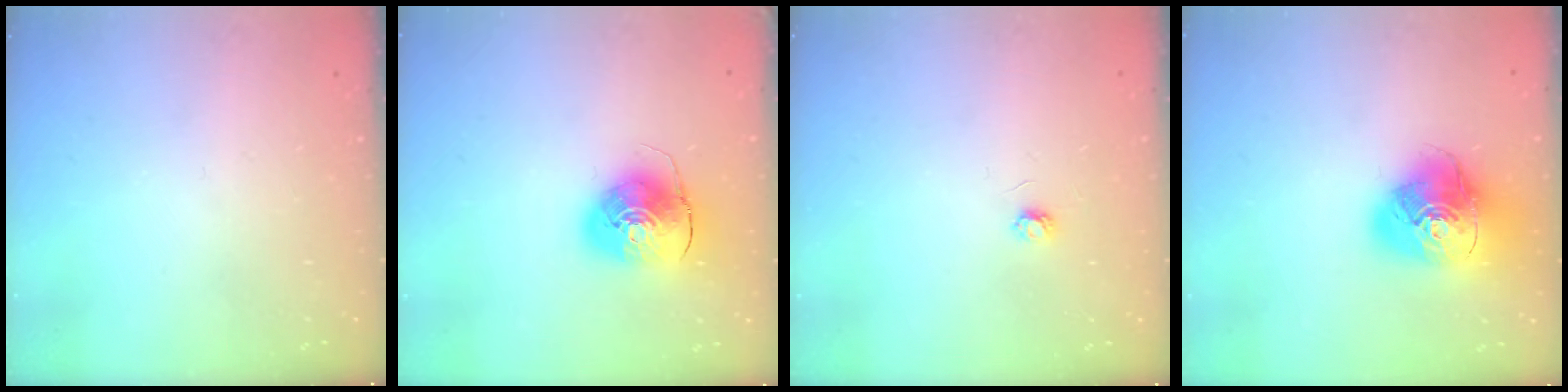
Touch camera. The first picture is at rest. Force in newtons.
{"total": 9.9, "press": 9.7, "slide": 1.7}
{"total": 3.2, "press": 3.2, "slide": 0.4}
{"total": 16.2, "press": 16.0, "slide": 2.1}